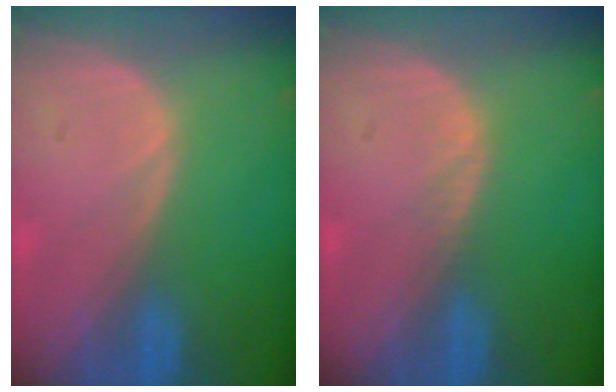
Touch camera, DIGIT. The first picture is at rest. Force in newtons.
{"total": 0.5, "press": 0.5, "slide": 0.1}